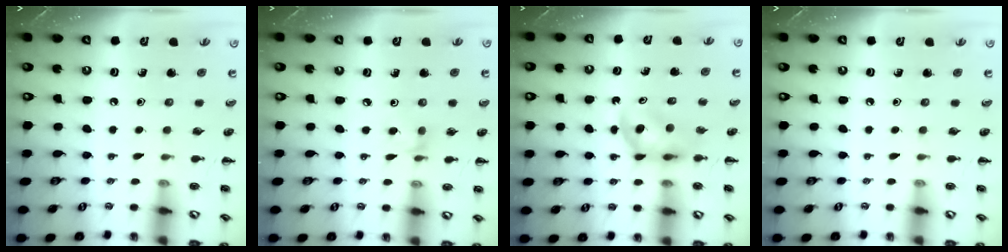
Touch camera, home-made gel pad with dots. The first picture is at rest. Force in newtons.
{"total": 3.8, "press": 3.5, "slide": 1.3}
{"total": 5.2, "press": 5.1, "slide": 0.7}
{"total": 0.0}